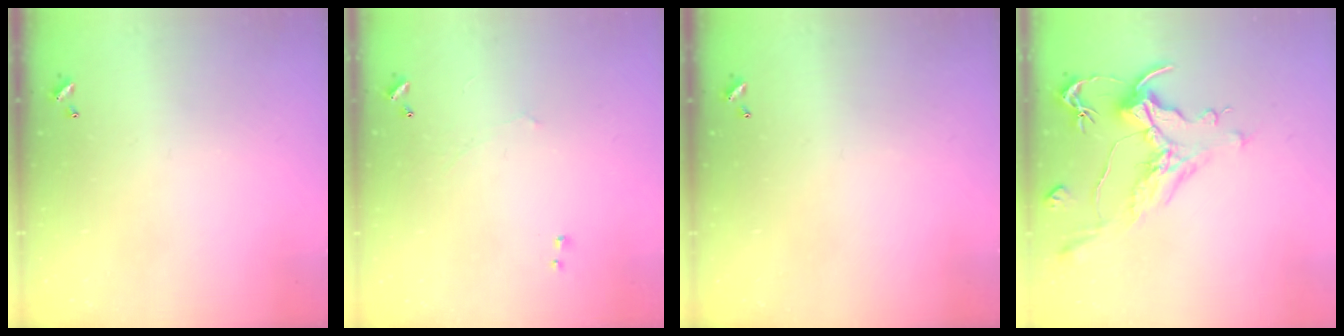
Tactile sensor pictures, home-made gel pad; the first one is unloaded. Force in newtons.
{"total": 0.7, "press": 0.1, "slide": 0.7}
{"total": 0.0}
{"total": 1.1, "press": 0.0, "slide": 1.1}